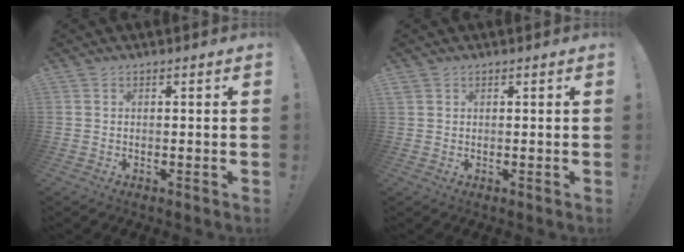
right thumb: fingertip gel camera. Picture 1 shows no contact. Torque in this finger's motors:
{"motor_torque": [0.00, -0.02, -0.12, 0.12, -0.01]}